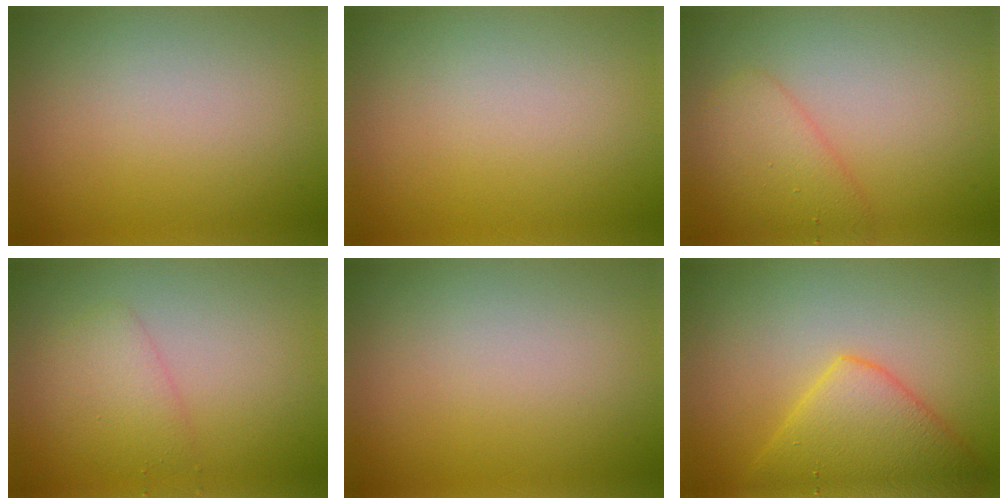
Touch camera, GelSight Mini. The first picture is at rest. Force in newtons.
{"total": 0.0}
{"total": 3.0, "press": 3.0, "slide": 0.1}
{"total": 2.4, "press": 2.4, "slide": 0.1}
{"total": 0.0}
{"total": 5.8, "press": 5.8, "slide": 0.3}